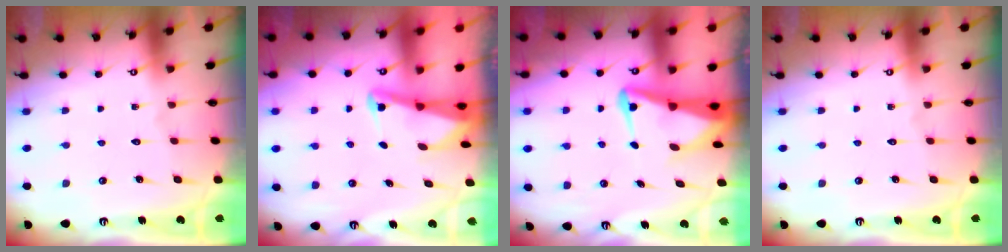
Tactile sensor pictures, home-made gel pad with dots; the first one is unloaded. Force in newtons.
{"total": 2.7, "press": 2.6, "slide": 0.6}
{"total": 6.0, "press": 6.0, "slide": 0.7}
{"total": 0.0}